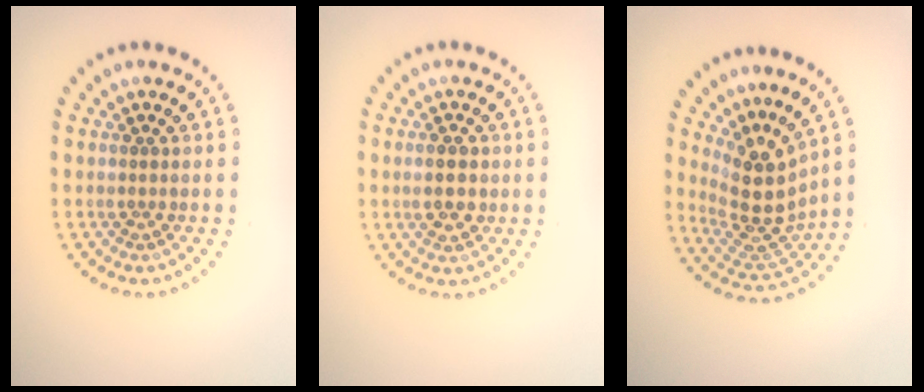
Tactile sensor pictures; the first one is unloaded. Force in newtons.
{"total": 2.4, "press": 2.4, "slide": 0.1}
{"total": 4.7, "press": 3.5, "slide": 3.1}